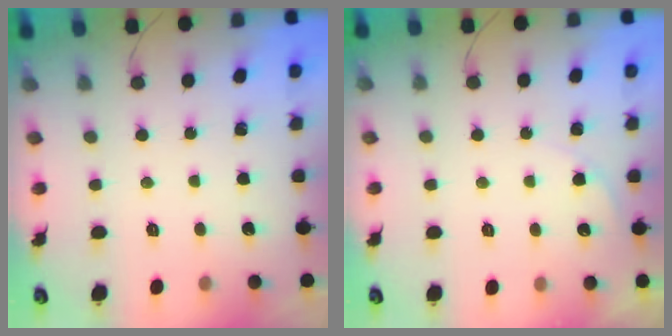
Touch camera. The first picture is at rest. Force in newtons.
{"total": 3.3, "press": 3.3, "slide": 0.2}